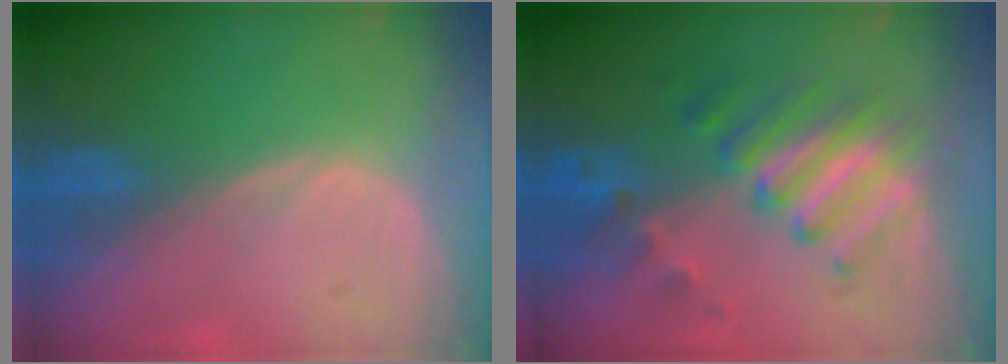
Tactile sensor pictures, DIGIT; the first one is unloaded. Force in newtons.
{"total": 7.6, "press": 7.5, "slide": 1.1}